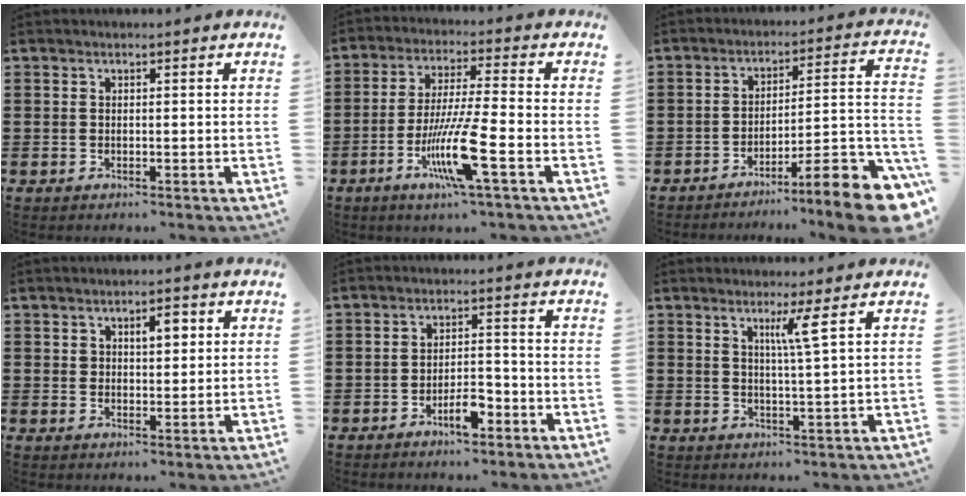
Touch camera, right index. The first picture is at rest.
{"total": 10.8, "force": [-4.5, 0.6, 9.8], "torque": [-0.200, -0.014, -0.089]}
{"total": 9.6, "force": [-7.1, 0.6, 6.4], "torque": [-0.075, 0.000, -0.140]}
{"total": 3.4, "force": [1.4, 1.9, 2.4], "torque": [-0.037, 0.004, 0.019]}
{"total": 4.8, "force": [-2.9, 1.7, 3.5], "torque": [-0.063, 0.007, -0.054]}
{"total": 3.9, "force": [1.9, -0.8, 3.3], "torque": [-0.061, -0.012, 0.026]}